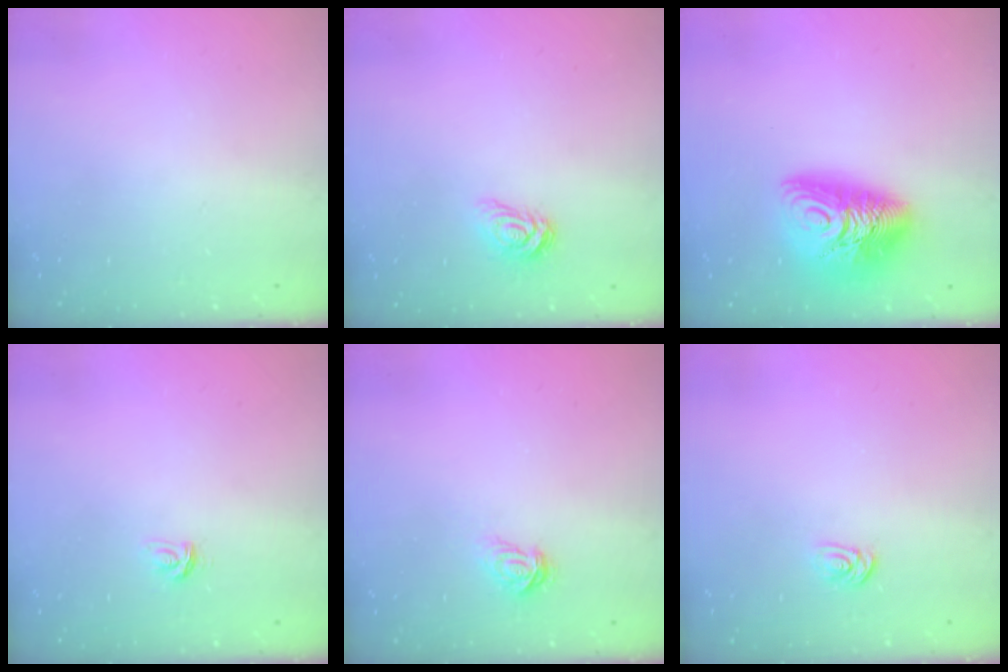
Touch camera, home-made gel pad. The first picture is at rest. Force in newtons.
{"total": 3.8, "press": 3.8, "slide": 0.5}
{"total": 14.1, "press": 14.1, "slide": 1.3}
{"total": 2.7, "press": 2.7, "slide": 0.4}
{"total": 3.4, "press": 3.4, "slide": 0.3}
{"total": 2.0, "press": 2.0, "slide": 0.3}